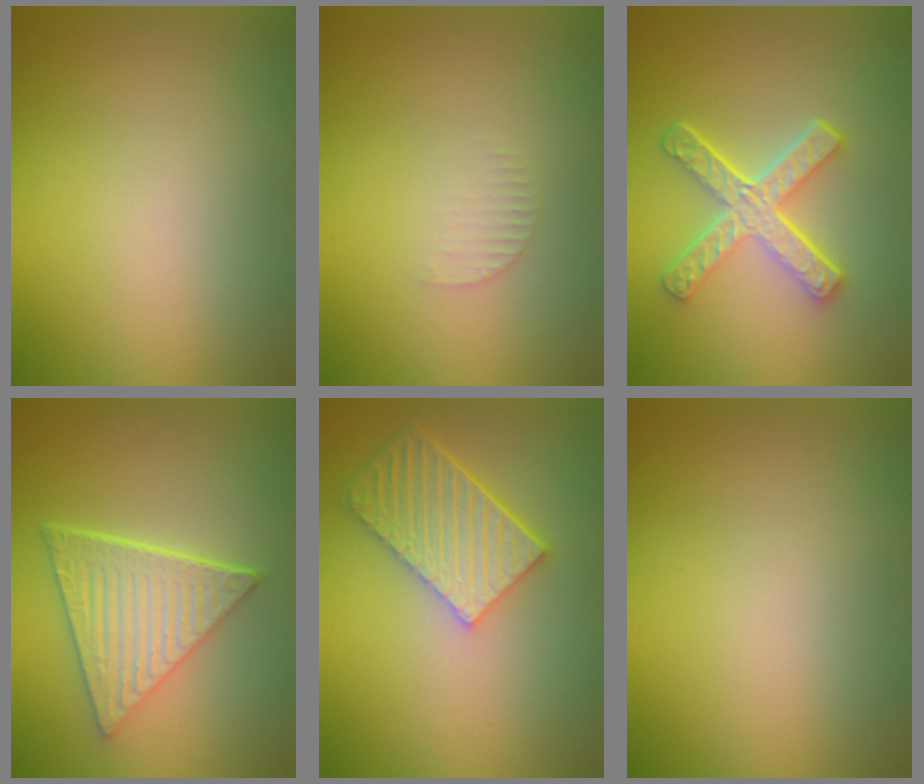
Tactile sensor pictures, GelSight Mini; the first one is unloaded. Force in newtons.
{"total": 0.8, "press": 0.8, "slide": 0.2}
{"total": 5.2, "press": 3.7, "slide": 3.6}
{"total": 5.9, "press": 4.4, "slide": 3.9}
{"total": 5.8, "press": 4.5, "slide": 3.6}
{"total": 0.0}